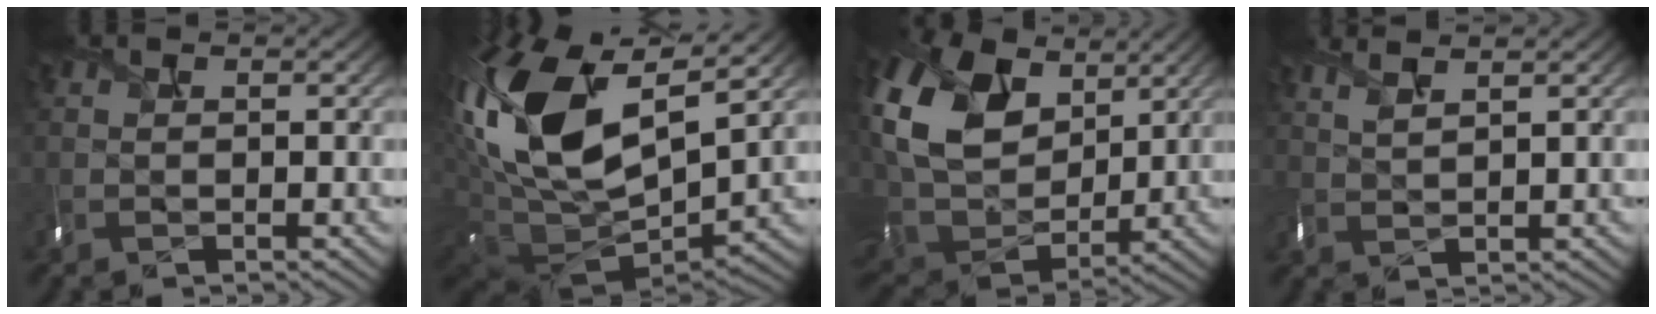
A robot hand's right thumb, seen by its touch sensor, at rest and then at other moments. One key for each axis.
{"total": 18.6, "fx": 4.9, "fy": 10.2, "fz": 14.8, "tx": -0.326, "ty": -0.011, "tz": 0.107}
{"total": 14.2, "fx": 5.8, "fy": 9.8, "fz": 8.4, "tx": -0.231, "ty": 0.026, "tz": 0.109}
{"total": 3.0, "fx": 2.2, "fy": 0.8, "fz": 1.8, "tx": -0.033, "ty": 0.008, "tz": 0.043}